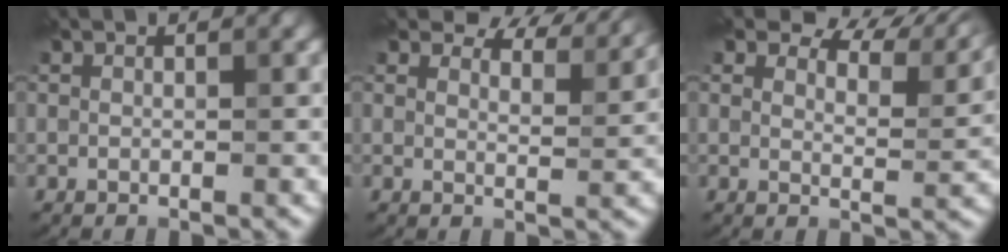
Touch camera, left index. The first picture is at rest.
{"total": 7.0, "force": [6.1, 2.1, 2.6], "torque": [-0.039, 0.004, 0.071]}
{"total": 8.5, "force": [6.9, 3.0, 3.9], "torque": [-0.059, 0.015, 0.080]}